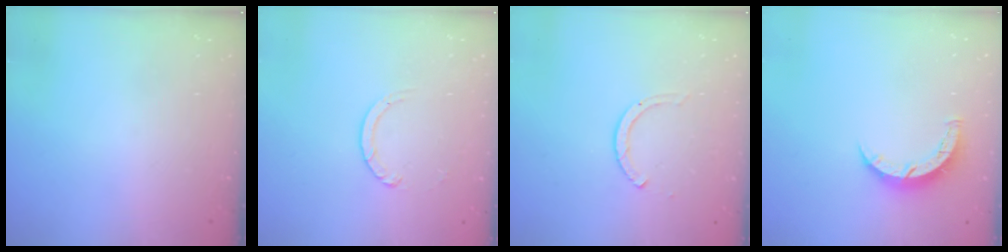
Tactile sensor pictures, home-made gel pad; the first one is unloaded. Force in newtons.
{"total": 2.7, "press": 2.7, "slide": 0.3}
{"total": 2.6, "press": 2.6, "slide": 0.3}
{"total": 5.5, "press": 5.5, "slide": 0.5}